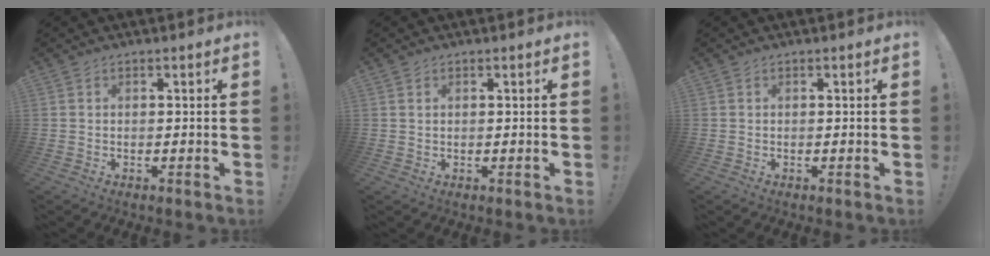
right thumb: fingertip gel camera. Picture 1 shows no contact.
{"total": 0.8, "force": [0.5, 0.3, 0.5], "torque": [-0.014, 0.002, 0.011]}
{"total": 0.0}